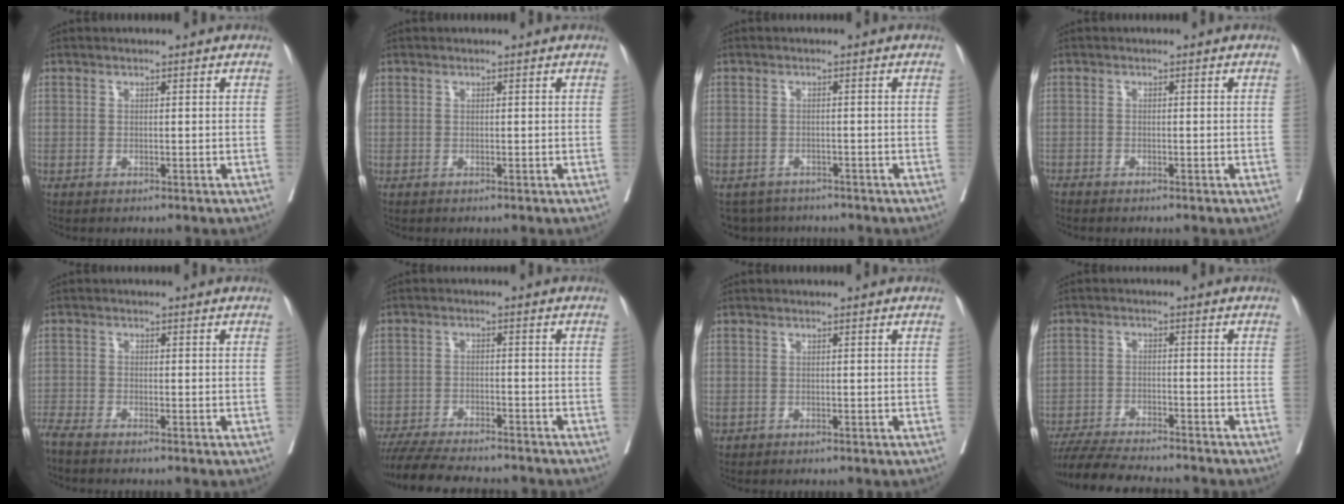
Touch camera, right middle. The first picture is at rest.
{"total": 0.0}
{"total": 4.4, "force": [-3.9, 2.1, -0.1], "torque": [0.005, -0.004, -0.059]}
{"total": 0.9, "force": [-0.9, -0.1, 0.1], "torque": [-0.011, -0.005, -0.021]}
{"total": 3.1, "force": [-2.8, -0.5, 1.2], "torque": [-0.028, -0.007, -0.056]}
{"total": 14.2, "force": [-12.8, 2.3, 5.8], "torque": [-0.108, -0.017, -0.188]}
{"total": 0.0}
{"total": 12.6, "force": [-11.5, 1.2, 5.1], "torque": [-0.082, -0.015, -0.178]}